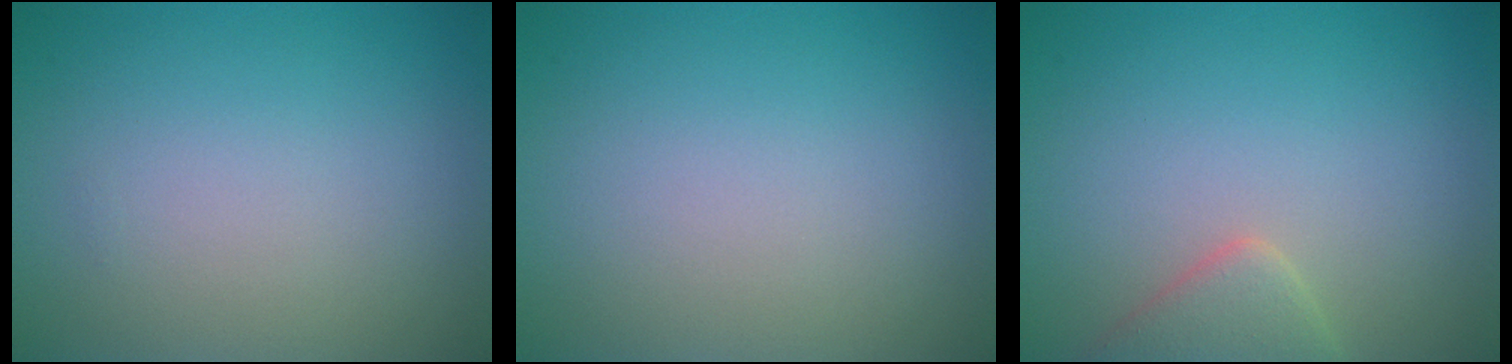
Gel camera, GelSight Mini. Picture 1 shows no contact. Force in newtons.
{"total": 0.0}
{"total": 2.8, "press": 2.8, "slide": 0.2}